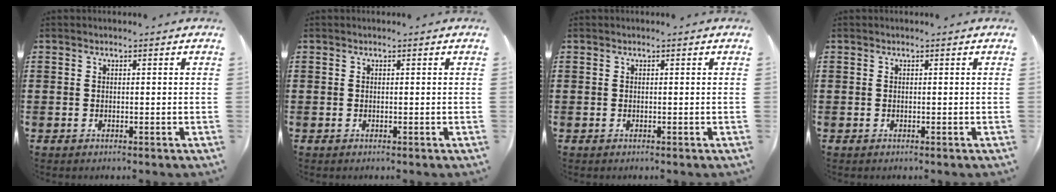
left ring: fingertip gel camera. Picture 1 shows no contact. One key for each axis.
{"total": 0.0}
{"total": 0.0}
{"total": 0.0}